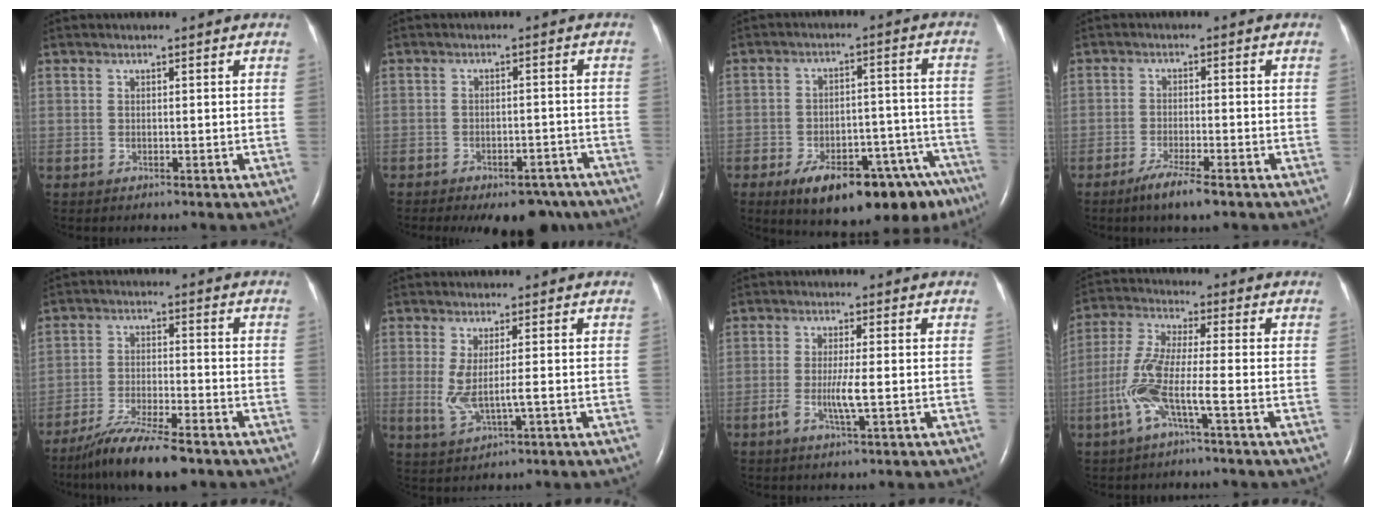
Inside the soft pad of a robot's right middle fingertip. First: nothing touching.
{"total": 11.9, "force": [-9.3, 5.3, 5.2], "torque": [-0.072, 0.005, -0.113]}
{"total": 20.0, "force": [-14.1, 7.4, 12.2], "torque": [-0.098, 0.035, -0.188]}
{"total": 5.0, "force": [-3.4, 0.4, 3.7], "torque": [-0.077, -0.011, -0.061]}
{"total": 10.4, "force": [-8.1, 1.1, 6.4], "torque": [-0.116, -0.030, -0.140]}
{"total": 4.9, "force": [-0.4, 0.7, 4.9], "torque": [-0.115, -0.010, -0.002]}
{"total": 3.6, "force": [-0.7, -0.1, 3.5], "torque": [-0.074, -0.007, -0.014]}
{"total": 8.6, "force": [-3.0, 0.3, 8.0], "torque": [-0.181, 0.005, -0.067]}